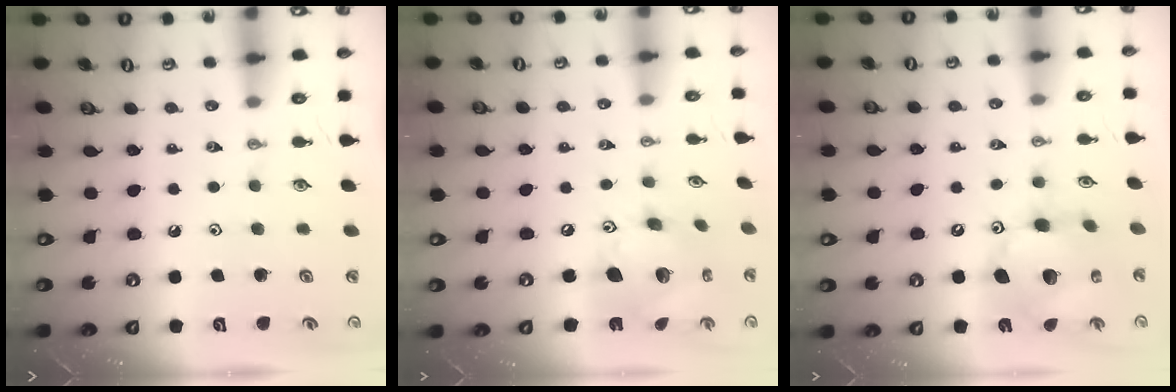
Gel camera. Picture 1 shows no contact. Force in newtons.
{"total": 15.3, "press": 15.3, "slide": 1.5}
{"total": 14.2, "press": 14.1, "slide": 1.3}